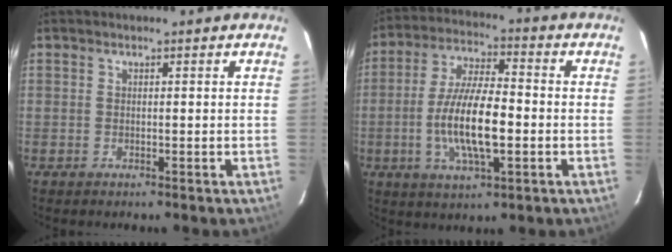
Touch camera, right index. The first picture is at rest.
{"total": 13.2, "force": [-2.7, 3.9, 12.3], "torque": [-0.245, -0.002, -0.048]}